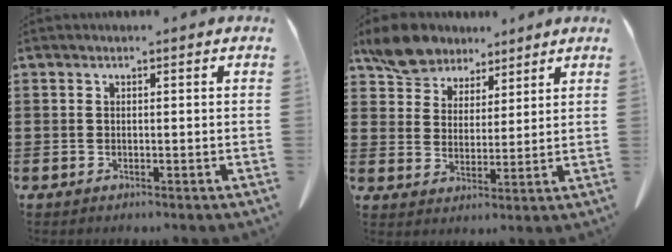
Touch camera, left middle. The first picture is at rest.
{"total": 7.1, "force": [6.2, 3.2, 1.4], "torque": [-0.059, -0.010, 0.118]}